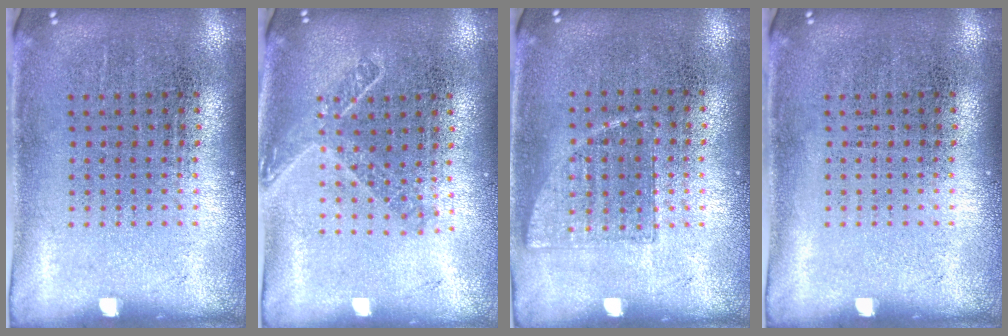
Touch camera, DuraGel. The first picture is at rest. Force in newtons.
{"total": 1.5, "press": 1.2, "slide": 0.9}
{"total": 0.6, "press": 0.6, "slide": 0.3}
{"total": 0.0}